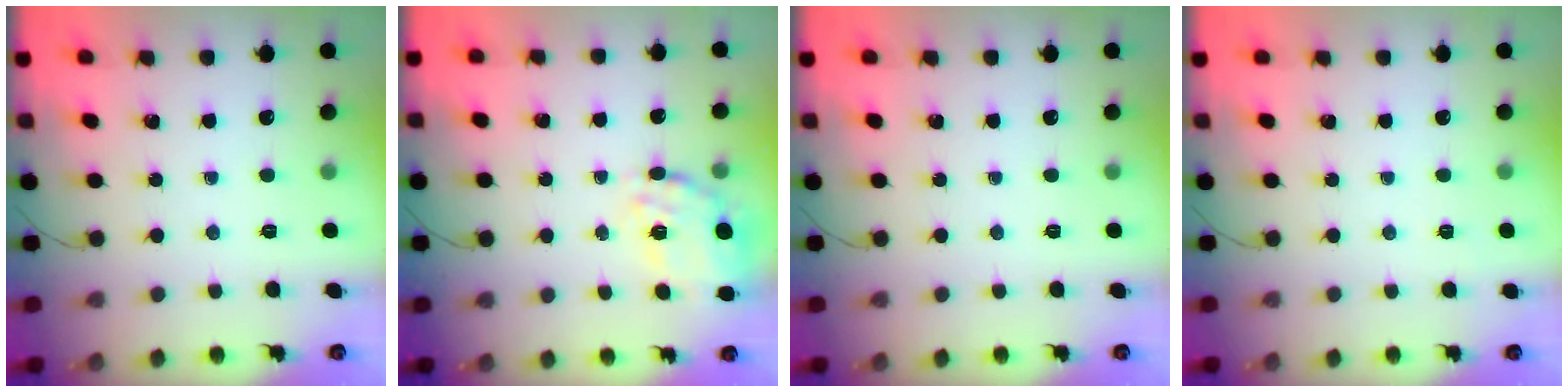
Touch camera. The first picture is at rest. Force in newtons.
{"total": 19.0, "press": 18.8, "slide": 3.2}
{"total": 0.0}
{"total": 2.4, "press": 2.1, "slide": 1.2}